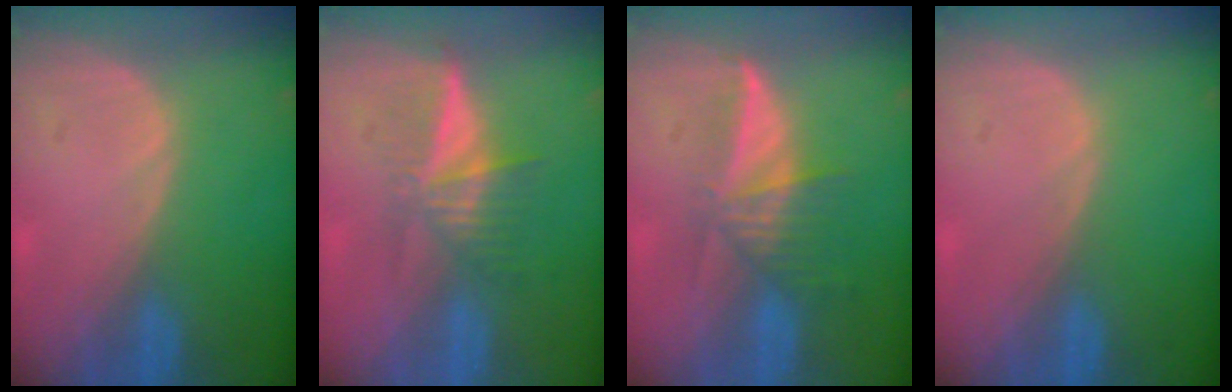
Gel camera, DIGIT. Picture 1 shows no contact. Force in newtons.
{"total": 6.3, "press": 5.3, "slide": 3.4}
{"total": 6.0, "press": 5.6, "slide": 2.2}
{"total": 0.0}